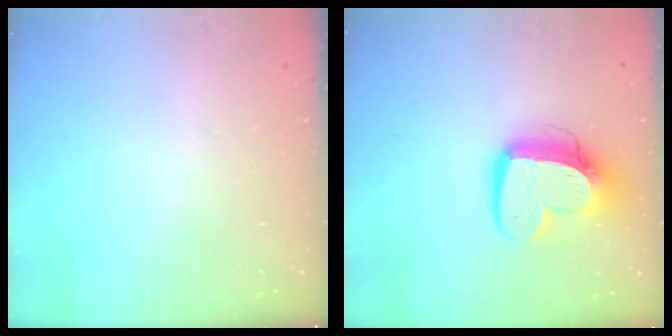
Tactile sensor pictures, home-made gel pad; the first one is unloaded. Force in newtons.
{"total": 14.6, "press": 14.6, "slide": 1.4}